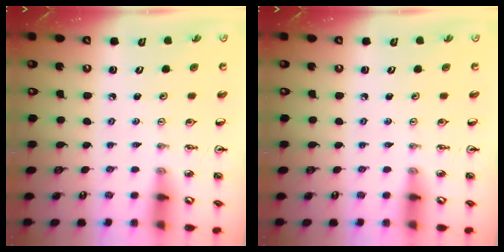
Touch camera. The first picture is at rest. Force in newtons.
{"total": 0.0}